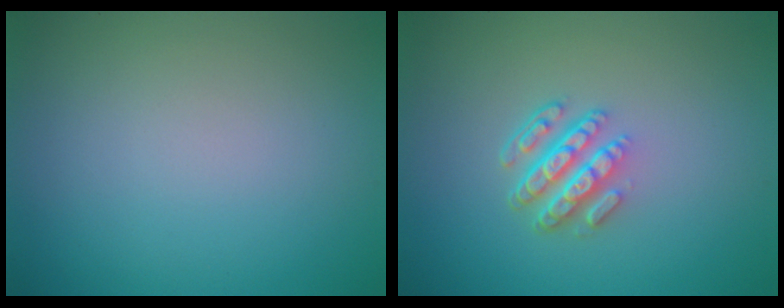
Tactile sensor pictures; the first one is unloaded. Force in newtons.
{"total": 4.4, "press": 3.1, "slide": 3.1}